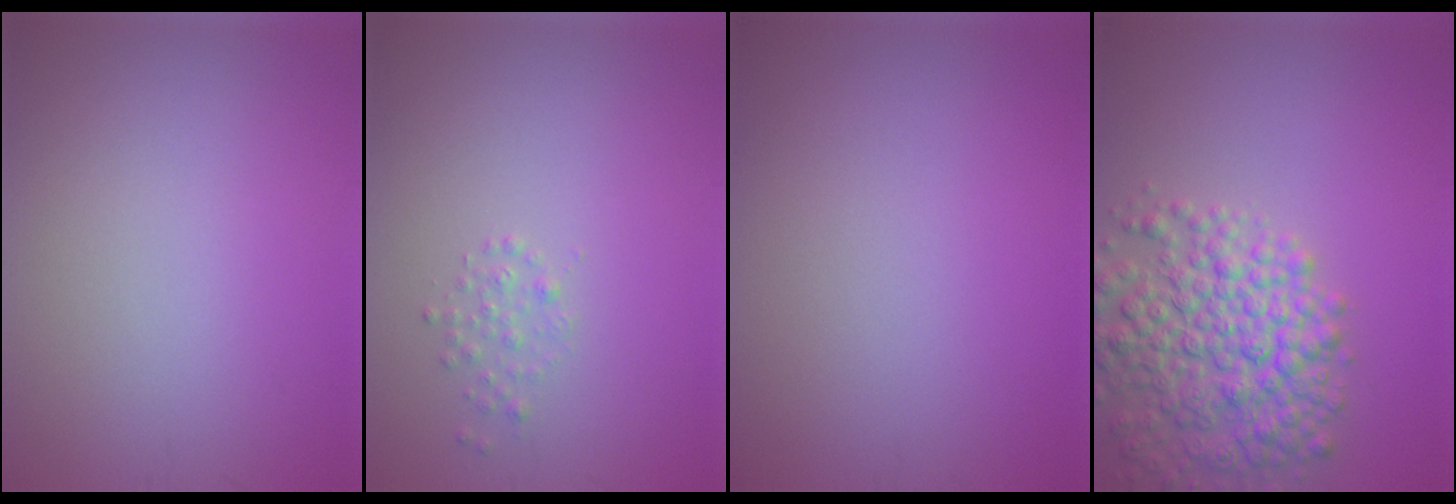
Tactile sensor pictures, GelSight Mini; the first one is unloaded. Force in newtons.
{"total": 1.0, "press": 1.0, "slide": 0.1}
{"total": 0.0}
{"total": 7.1, "press": 7.1, "slide": 0.3}